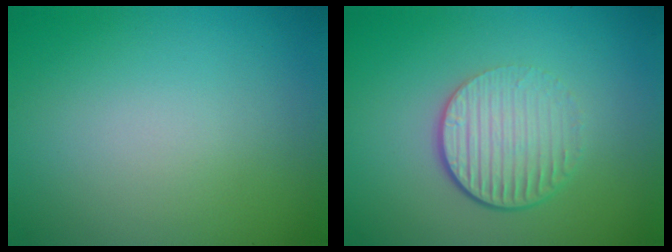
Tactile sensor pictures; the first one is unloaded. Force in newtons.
{"total": 4.7, "press": 2.9, "slide": 3.7}